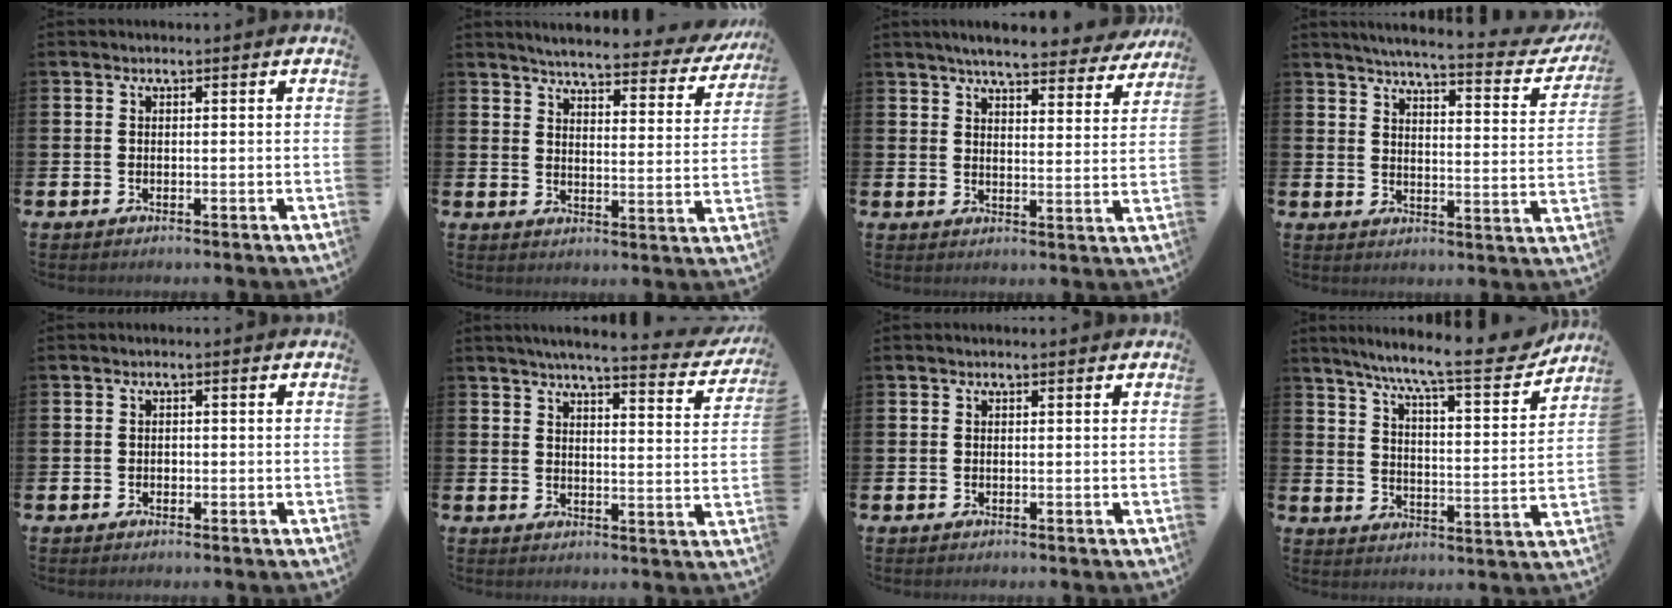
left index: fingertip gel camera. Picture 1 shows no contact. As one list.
[{"total": 4.6, "force": [4.3, 0.5, 1.4], "torque": [-0.037, -0.035, 0.066]}, {"total": 6.2, "force": [5.8, 0.8, 2.2], "torque": [-0.042, -0.036, 0.096]}, {"total": 5.0, "force": [4.6, 0.3, 1.9], "torque": [-0.047, -0.042, 0.068]}, {"total": 0.6, "force": [-0.1, 0.6, 0.1], "torque": [-0.002, 0.005, -0.003]}, {"total": 4.4, "force": [4.2, 0.0, 1.3], "torque": [-0.026, -0.023, 0.071]}, {"total": 0.0}, {"total": 10.6, "force": [9.1, 1.0, 5.3], "torque": [-0.122, -0.057, 0.151]}]